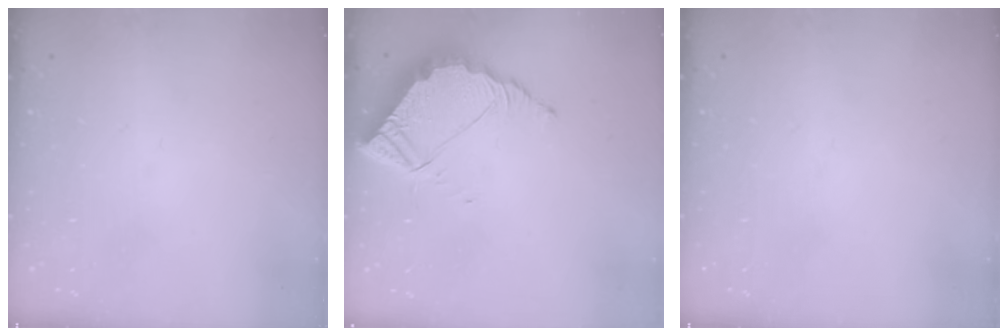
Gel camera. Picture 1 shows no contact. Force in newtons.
{"total": 8.3, "press": 8.3, "slide": 0.5}
{"total": 0.0}